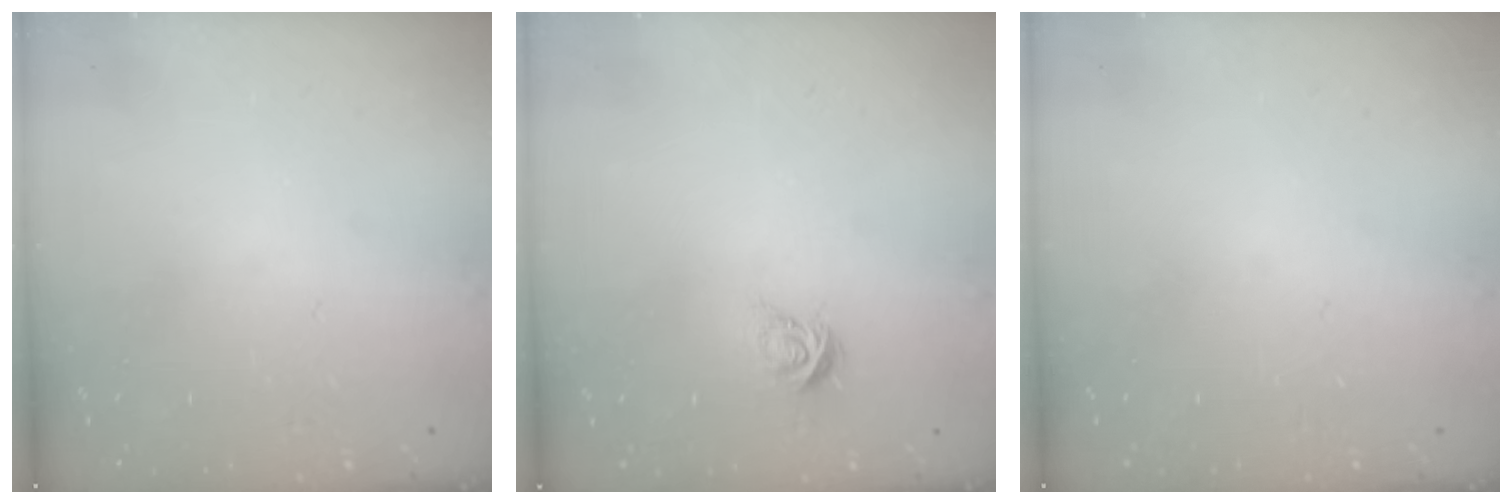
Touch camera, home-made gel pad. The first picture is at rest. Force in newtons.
{"total": 3.6, "press": 3.6, "slide": 0.4}
{"total": 0.0}